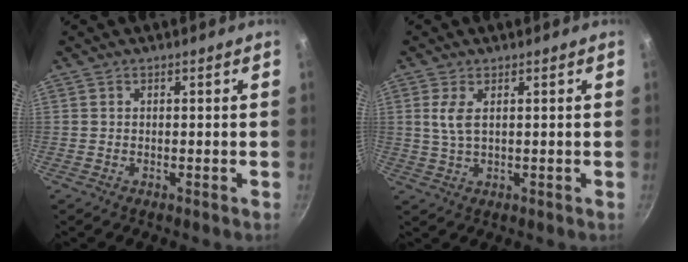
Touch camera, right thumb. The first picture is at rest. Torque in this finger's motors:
{"motor_torque": [-0.53, 0.05, 0.18, -0.53, 0.01]}